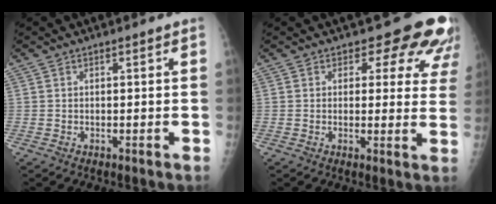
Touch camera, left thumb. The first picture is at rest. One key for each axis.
{"total": 11.2, "fx": 8.7, "fy": 5.9, "fz": 3.8, "tx": 0.020, "ty": -0.041, "tz": 0.067}